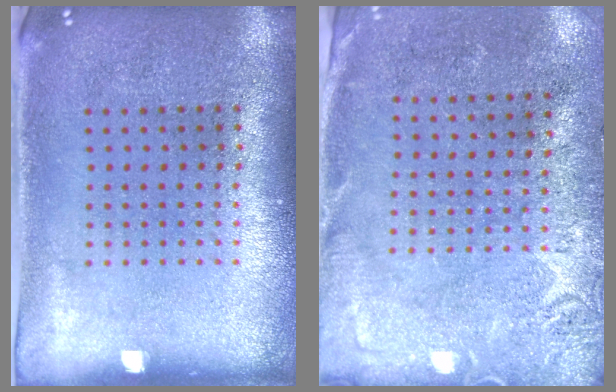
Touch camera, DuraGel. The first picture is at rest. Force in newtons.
{"total": 2.7, "press": 2.4, "slide": 1.3}